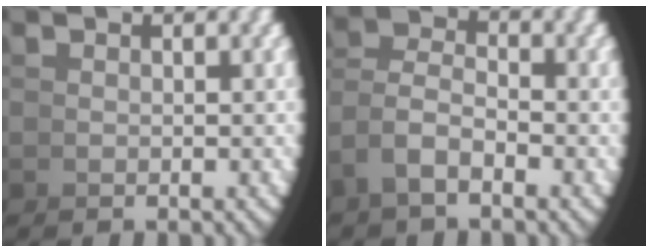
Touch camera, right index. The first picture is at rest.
{"total": 3.6, "force": [-0.8, 2.5, 2.4], "torque": [-0.052, -0.009, -0.015]}